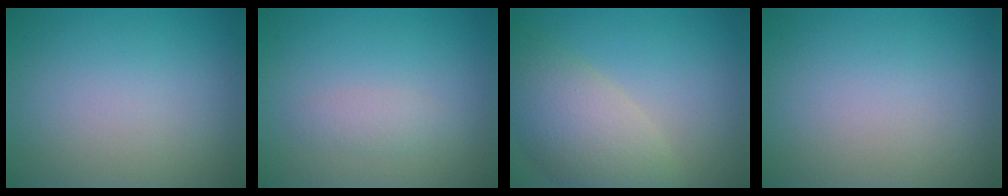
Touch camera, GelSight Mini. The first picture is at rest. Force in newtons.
{"total": 1.3, "press": 1.3, "slide": 0.1}
{"total": 6.8, "press": 6.8, "slide": 0.6}
{"total": 0.0}